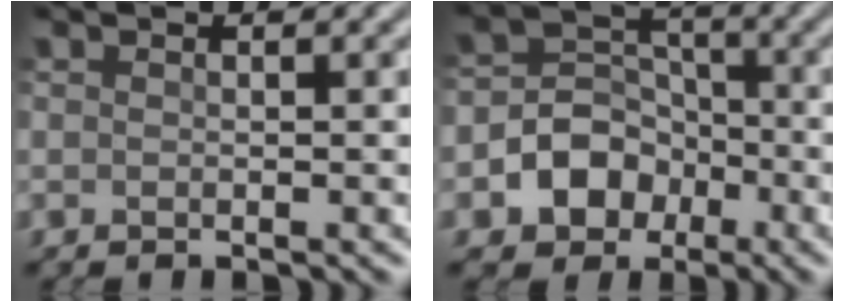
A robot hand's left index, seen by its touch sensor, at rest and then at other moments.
{"total": 5.3, "force": [-2.1, 4.4, 2.1], "torque": [-0.009, 0.004, -0.056]}